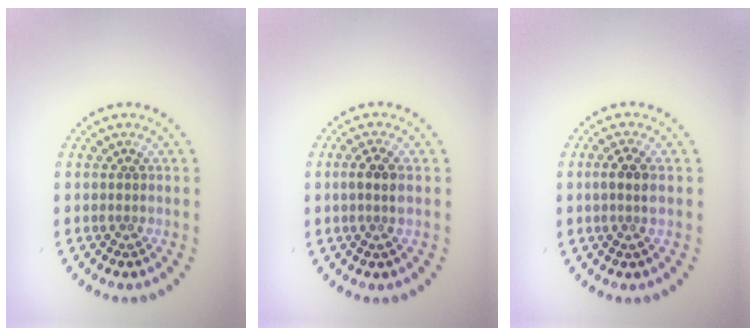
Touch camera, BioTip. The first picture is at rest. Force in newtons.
{"total": 1.9, "press": 1.7, "slide": 0.9}
{"total": 1.9, "press": 1.7, "slide": 0.9}